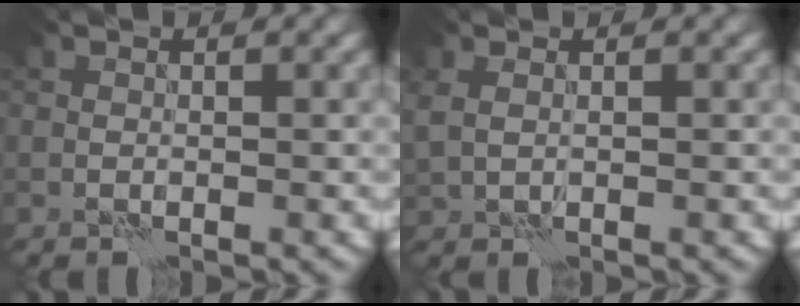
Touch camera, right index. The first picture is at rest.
{"total": 1.2, "force": [0.6, 0.7, 0.8], "torque": [-0.019, 0.003, 0.016]}